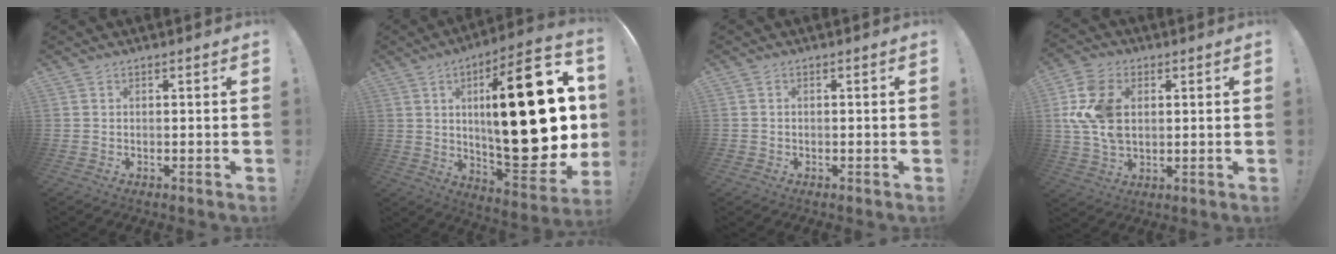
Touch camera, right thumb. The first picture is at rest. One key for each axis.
{"total": 34.0, "fx": 4.2, "fy": 11.7, "fz": 31.7, "tx": -0.494, "ty": -0.025, "tz": 0.075}
{"total": 1.0, "fx": -0.5, "fy": 0.9, "fz": 0.2, "tx": -0.001, "ty": 0.003, "tz": -0.010}
{"total": 15.0, "fx": 2.5, "fy": 10.5, "fz": 10.4, "tx": -0.211, "ty": -0.005, "tz": 0.046}